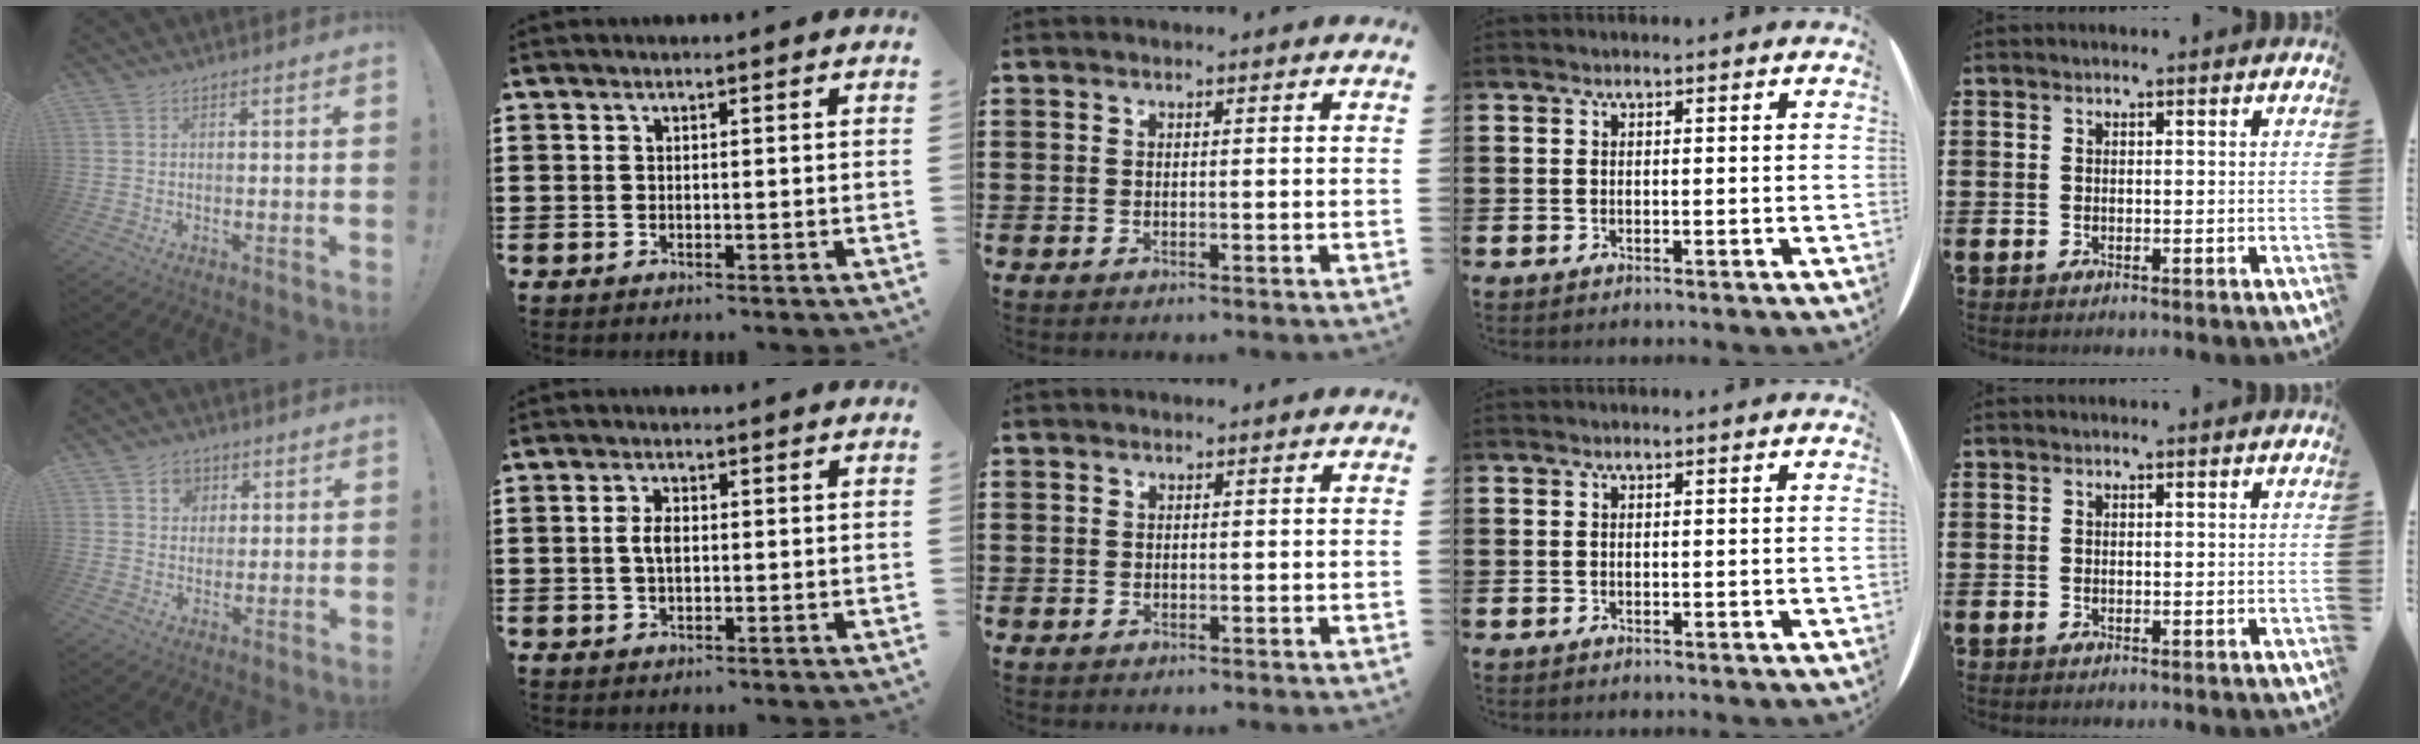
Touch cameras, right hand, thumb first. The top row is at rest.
{"thumb": {"total": 5.2, "force": [2.1, 4.6, 1.4], "torque": [-0.015, -0.007, 0.037]}, "index": {"total": 3.0, "force": [0.2, 1.4, 2.6], "torque": [-0.060, 0.004, -0.002]}, "middle": {"total": 0.7, "force": [-0.3, 0.6, 0.0], "torque": [0.001, 0.005, -0.008]}}